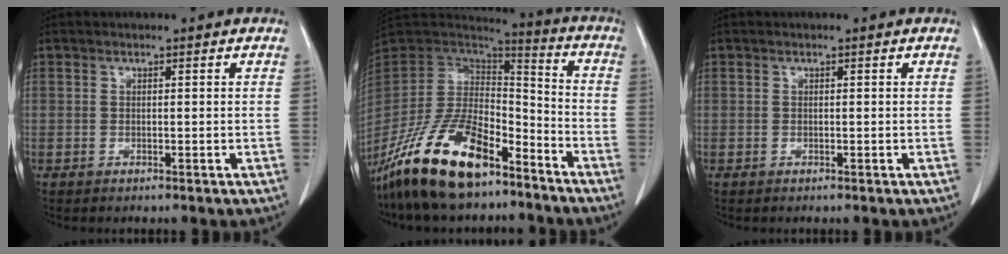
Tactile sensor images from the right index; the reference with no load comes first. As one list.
[{"total": 20.6, "force": [-14.4, 7.0, 12.9], "torque": [-0.276, -0.010, -0.268]}, {"total": 0.0}]